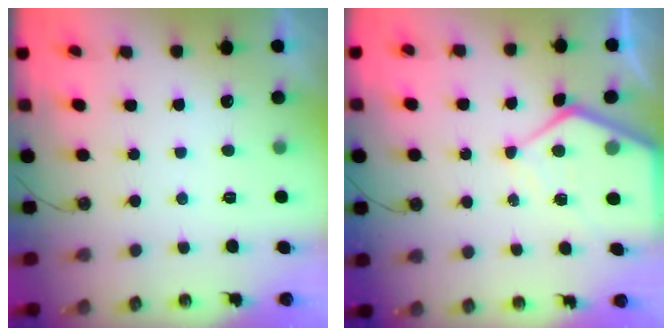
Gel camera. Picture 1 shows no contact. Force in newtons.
{"total": 9.4, "press": 9.4, "slide": 0.8}